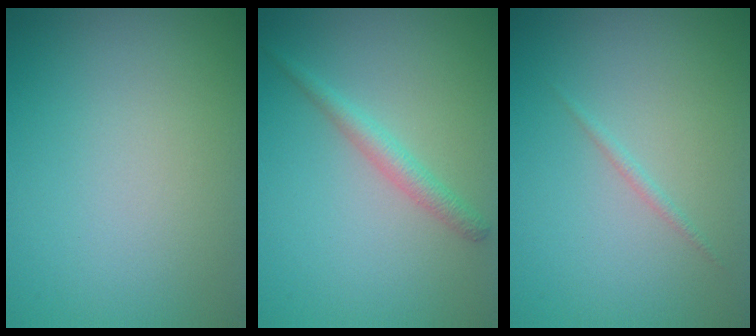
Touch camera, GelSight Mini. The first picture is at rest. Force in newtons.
{"total": 1.9, "press": 1.9, "slide": 0.1}
{"total": 0.6, "press": 0.6, "slide": 0.1}